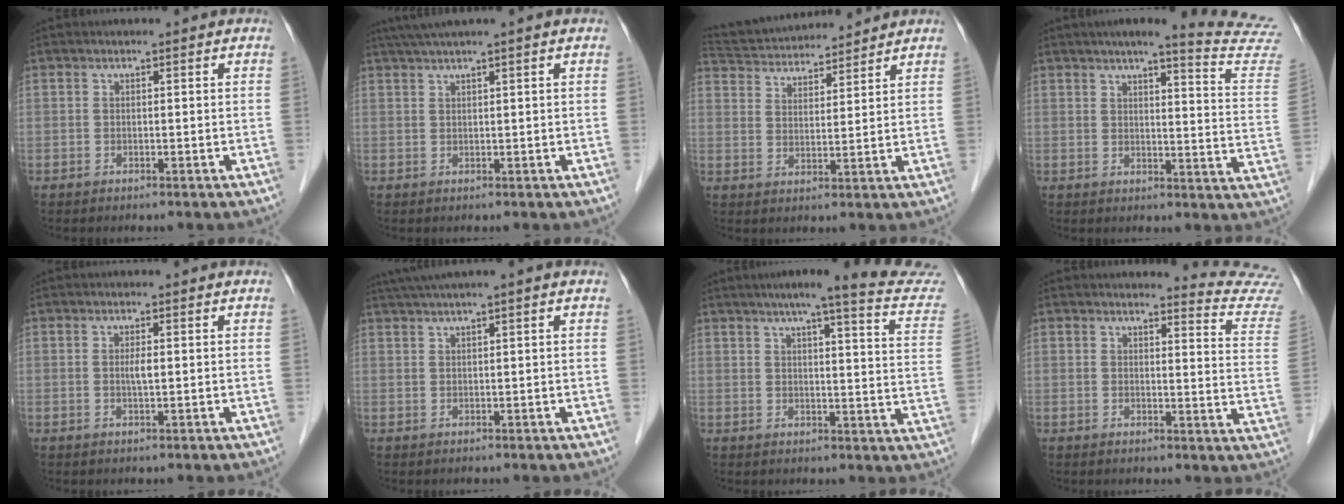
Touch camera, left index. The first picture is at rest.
{"total": 3.7, "force": [2.7, -1.0, 2.3], "torque": [-0.045, 0.018, 0.055]}
{"total": 13.0, "force": [12.2, 2.3, 3.6], "torque": [-0.071, 0.035, 0.204]}
{"total": 17.8, "force": [16.5, -0.3, 6.8], "torque": [-0.078, -0.087, 0.173]}
{"total": 1.5, "force": [0.1, 0.2, 1.5], "torque": [-0.030, 0.000, 0.001]}
{"total": 4.8, "force": [3.6, -0.8, 3.1], "torque": [-0.060, 0.028, 0.066]}
{"total": 19.9, "force": [17.6, 0.4, 9.3], "torque": [-0.114, -0.040, 0.195]}
{"total": 9.8, "force": [9.8, -1.3, -0.3], "torque": [0.001, -0.111, 0.087]}